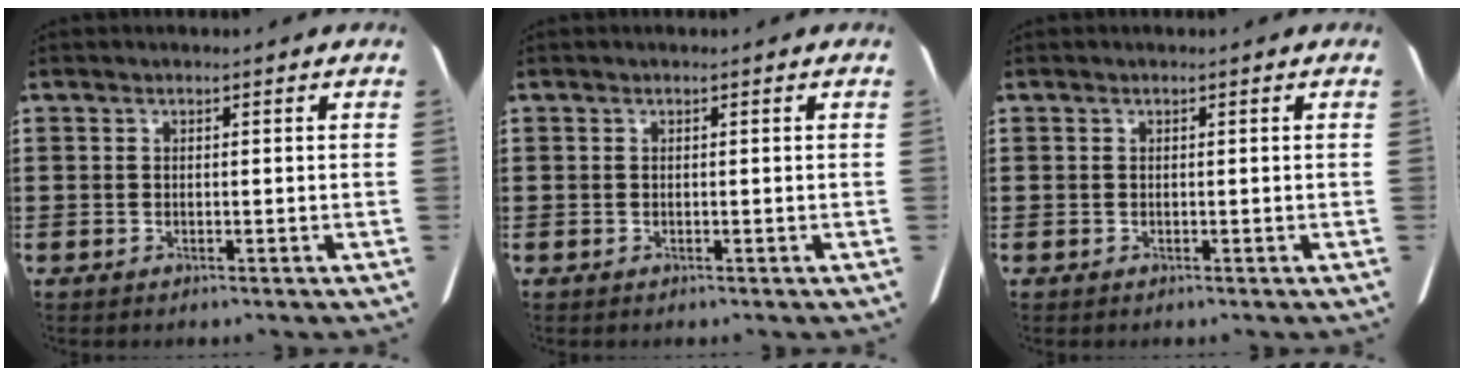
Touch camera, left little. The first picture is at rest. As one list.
[{"total": 0.0}, {"total": 0.0}]